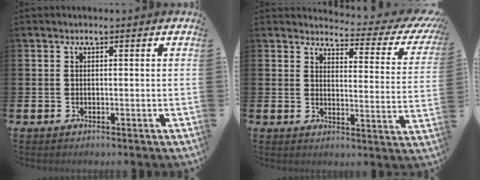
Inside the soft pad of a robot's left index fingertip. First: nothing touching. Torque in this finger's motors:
{"motor_torque": [0.99, -1.15, 0.43, 0.03]}